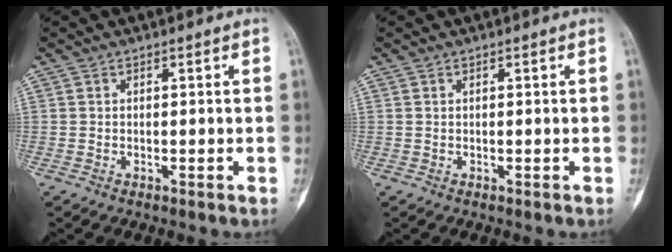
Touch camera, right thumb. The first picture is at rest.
{"total": 0.0}